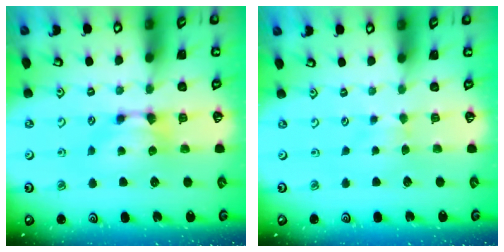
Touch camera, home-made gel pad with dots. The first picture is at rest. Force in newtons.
{"total": 1.6, "press": 1.6, "slide": 0.3}